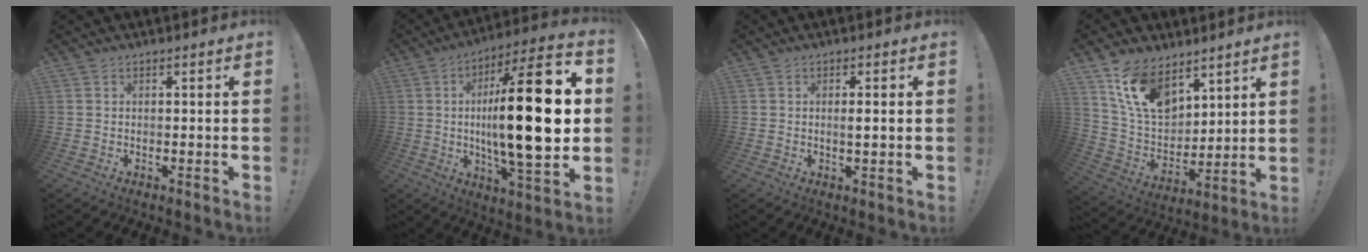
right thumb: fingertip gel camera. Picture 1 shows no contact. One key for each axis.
{"total": 29.2, "fx": 1.1, "fy": 8.4, "fz": 28.0, "tx": -0.461, "ty": -0.010, "tz": 0.007}
{"total": 2.5, "fx": 0.3, "fy": 0.3, "fz": 2.4, "tx": -0.032, "ty": -0.006, "tz": -0.001}
{"total": 15.2, "fx": 9.8, "fy": 8.9, "fz": 7.6, "tx": -0.143, "ty": -0.055, "tz": 0.189}